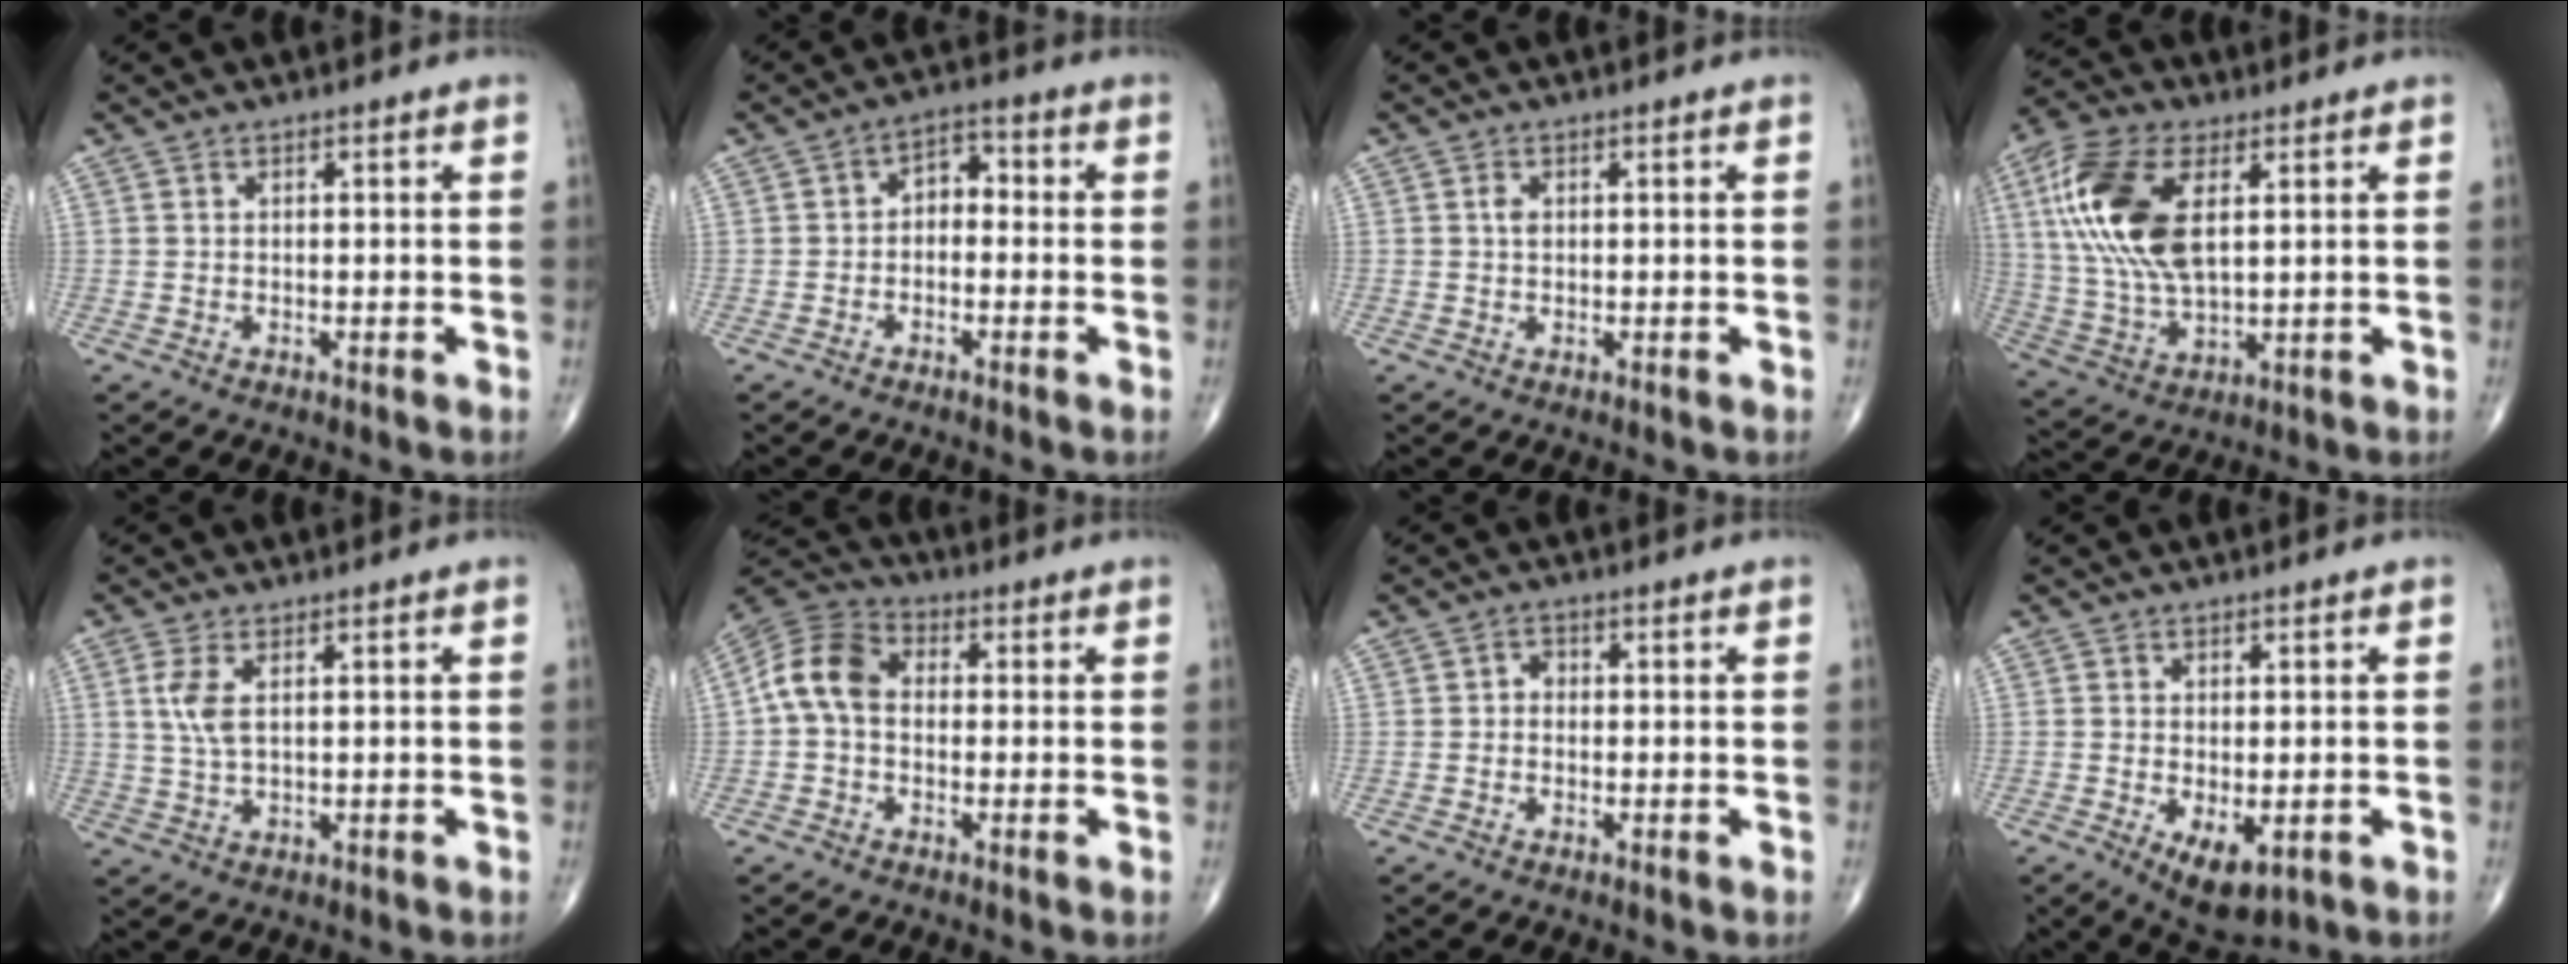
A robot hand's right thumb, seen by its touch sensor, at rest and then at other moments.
{"total": 4.2, "force": [-0.7, 2.9, 3.0], "torque": [-0.028, 0.026, -0.026]}
{"total": 1.3, "force": [0.2, 0.9, 0.9], "torque": [-0.013, 0.002, 0.002]}
{"total": 17.6, "force": [4.6, 8.7, 14.6], "torque": [-0.310, -0.002, 0.087]}
{"total": 4.4, "force": [1.2, 1.8, 3.8], "torque": [-0.091, -0.001, 0.030]}
{"total": 9.3, "force": [-0.1, 6.7, 6.5], "torque": [-0.117, 0.028, -0.017]}
{"total": 1.5, "force": [-0.2, 1.2, 0.9], "torque": [-0.003, 0.005, -0.010]}
{"total": 6.3, "force": [-1.9, 3.1, 5.1], "torque": [-0.078, -0.012, -0.018]}